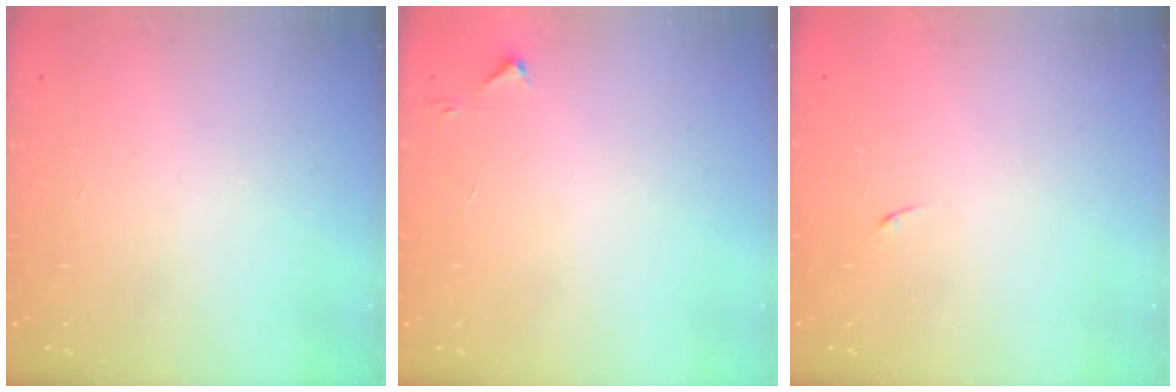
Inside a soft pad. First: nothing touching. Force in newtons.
{"total": 2.8, "press": 2.8, "slide": 0.4}
{"total": 3.8, "press": 3.7, "slide": 0.8}